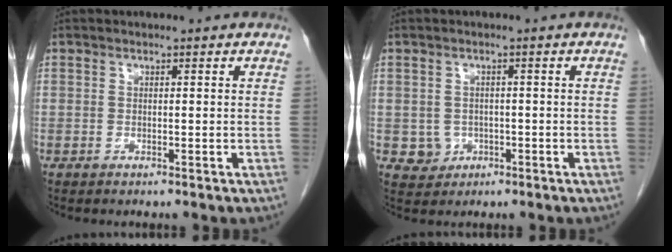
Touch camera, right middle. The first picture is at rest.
{"total": 2.8, "force": [-0.7, 2.6, 0.6], "torque": [-0.005, 0.005, -0.003]}